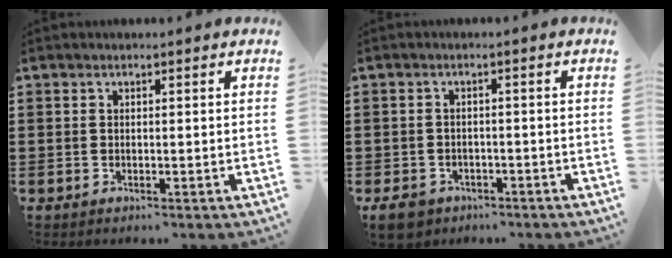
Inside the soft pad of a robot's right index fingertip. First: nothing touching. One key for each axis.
{"total": 2.9, "fx": -2.6, "fy": 1.3, "fz": 0.5, "tx": -0.021, "ty": 0.004, "tz": -0.056}